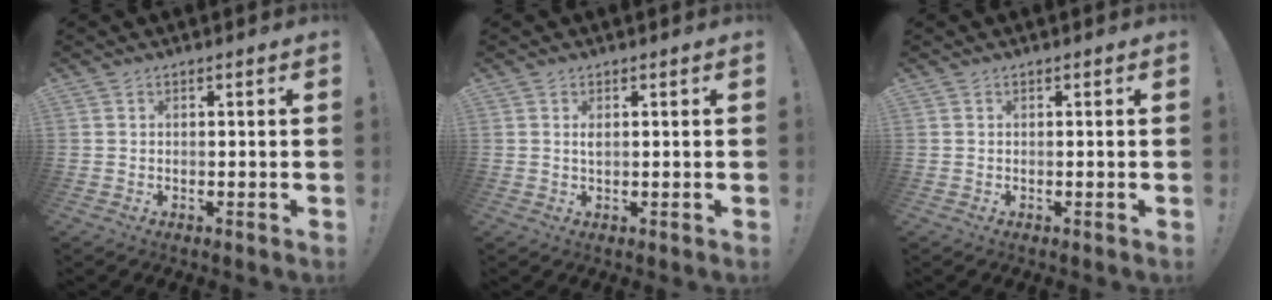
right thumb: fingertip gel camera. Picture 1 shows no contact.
{"total": 1.5, "force": [0.4, 0.4, 1.3], "torque": [-0.023, 0.000, 0.004]}
{"total": 0.0}